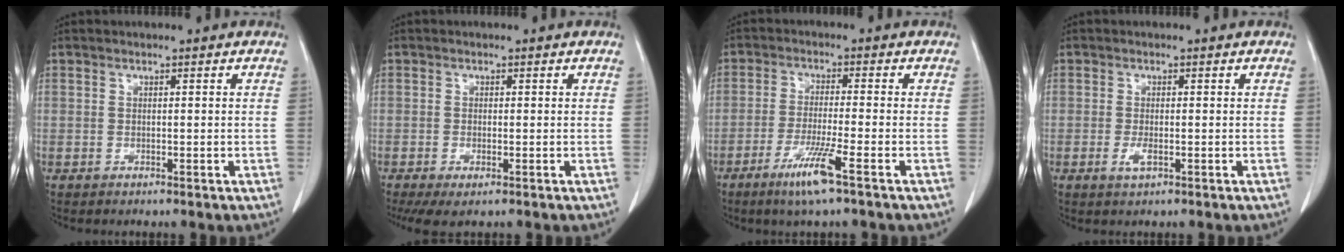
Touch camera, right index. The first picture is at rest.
{"total": 3.6, "force": [-1.9, 1.1, 2.8], "torque": [-0.047, -0.010, -0.025]}
{"total": 6.7, "force": [-3.8, -0.6, 5.5], "torque": [-0.107, -0.017, -0.073]}
{"total": 1.8, "force": [-0.6, 0.5, 1.6], "torque": [-0.028, -0.001, -0.006]}